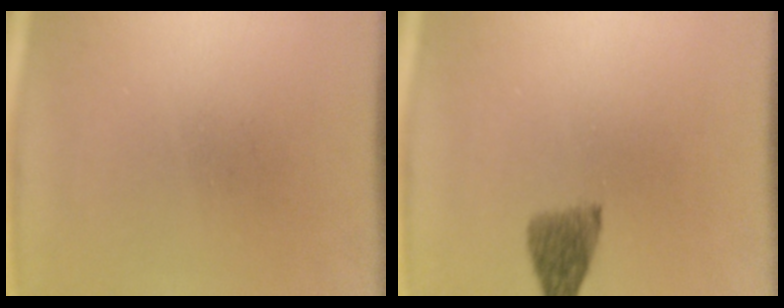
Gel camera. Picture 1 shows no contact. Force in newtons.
{"total": 4.1}